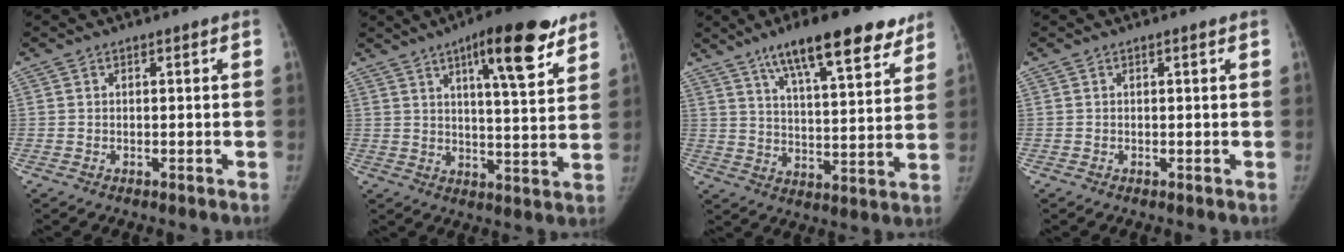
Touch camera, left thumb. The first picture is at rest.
{"total": 16.3, "force": [9.6, 4.0, 12.5], "torque": [-0.156, -0.038, 0.139]}
{"total": 18.9, "force": [12.5, 5.1, 13.1], "torque": [-0.167, -0.041, 0.195]}
{"total": 0.6, "force": [0.3, 0.1, 0.5], "torque": [-0.009, 0.000, 0.004]}